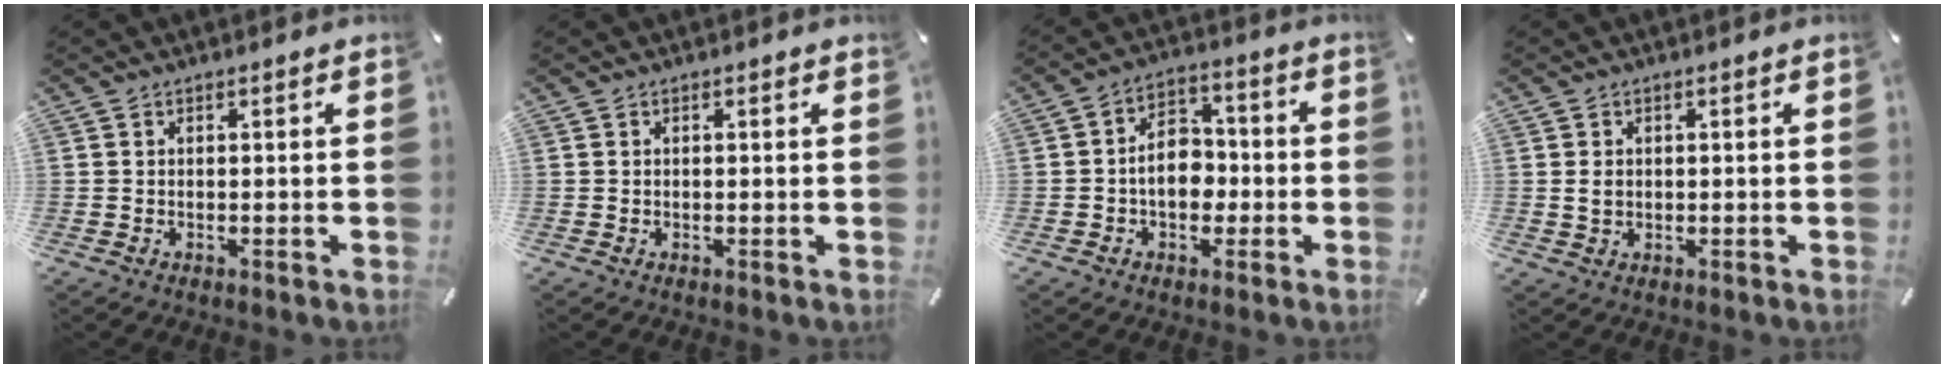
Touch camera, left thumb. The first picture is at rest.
{"total": 0.0}
{"total": 8.9, "force": [-1.4, 6.7, 5.8], "torque": [-0.095, 0.012, -0.027]}
{"total": 2.0, "force": [0.1, 1.6, 1.2], "torque": [-0.024, 0.004, 0.002]}